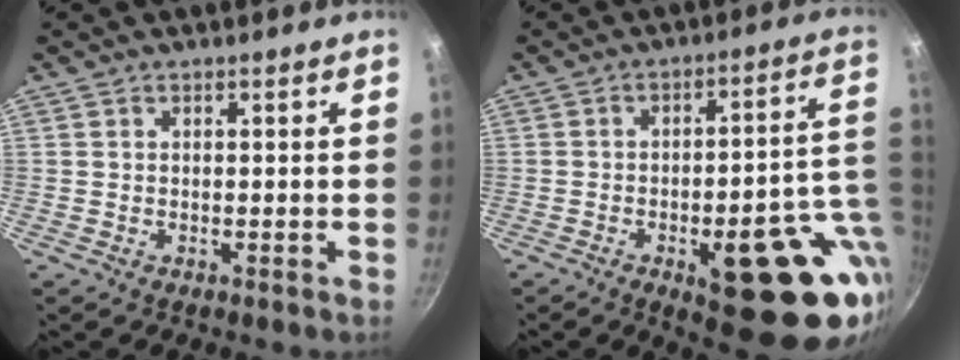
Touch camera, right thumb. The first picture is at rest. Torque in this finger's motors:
{"motor_torque": [3.03, 1.97, 1.94, -0.69, 0.37]}